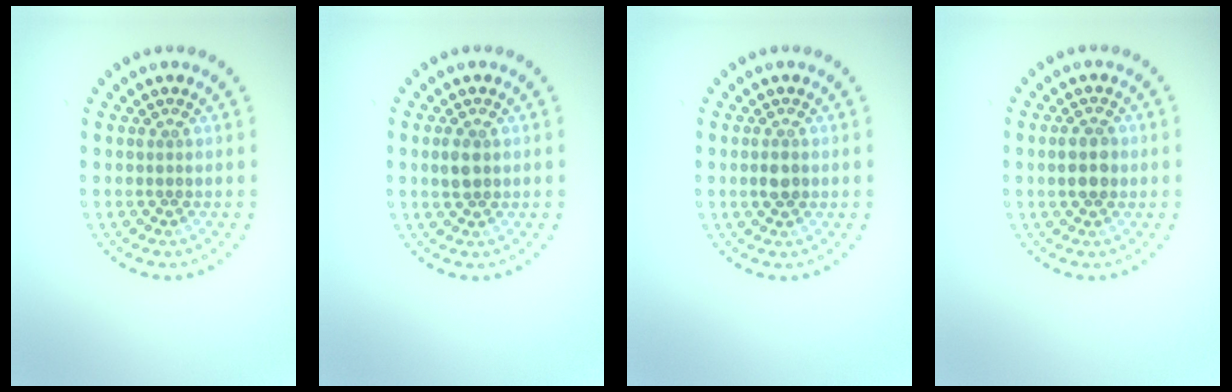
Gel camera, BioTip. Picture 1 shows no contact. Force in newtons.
{"total": 1.6, "press": 1.6, "slide": 0.2}
{"total": 1.4, "press": 1.3, "slide": 0.3}
{"total": 2.9, "press": 2.9, "slide": 0.0}